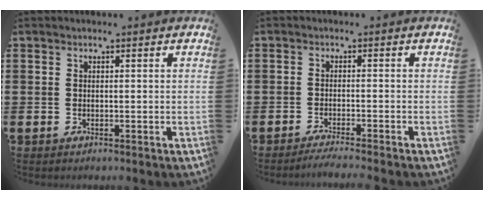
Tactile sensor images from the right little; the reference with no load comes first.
{"total": 1.6, "force": [-1.4, -0.2, 0.7], "torque": [-0.010, 0.001, -0.026]}